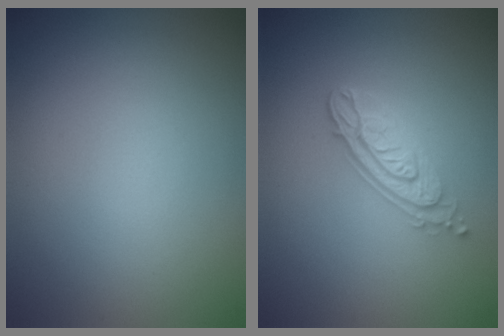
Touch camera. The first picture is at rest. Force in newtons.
{"total": 3.3, "press": 2.7, "slide": 1.9}